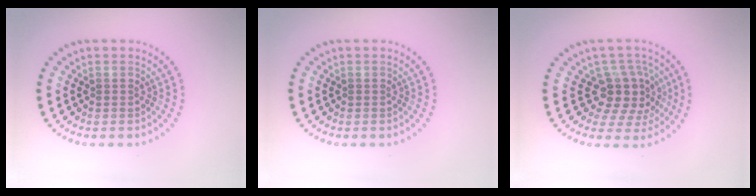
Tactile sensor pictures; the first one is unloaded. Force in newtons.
{"total": 0.0}
{"total": 4.3, "press": 3.3, "slide": 2.8}